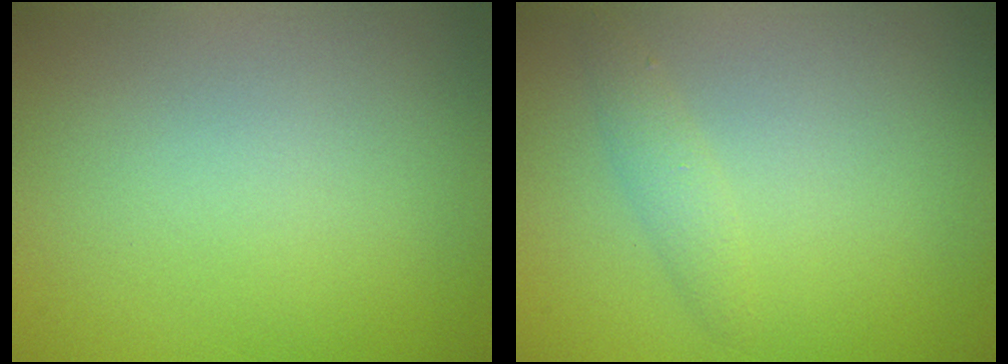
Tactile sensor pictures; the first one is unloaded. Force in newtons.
{"total": 1.4, "press": 1.4, "slide": 0.0}